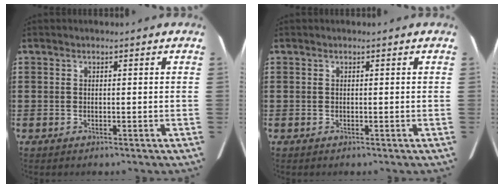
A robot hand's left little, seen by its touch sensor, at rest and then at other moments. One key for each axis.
{"total": 0.0}